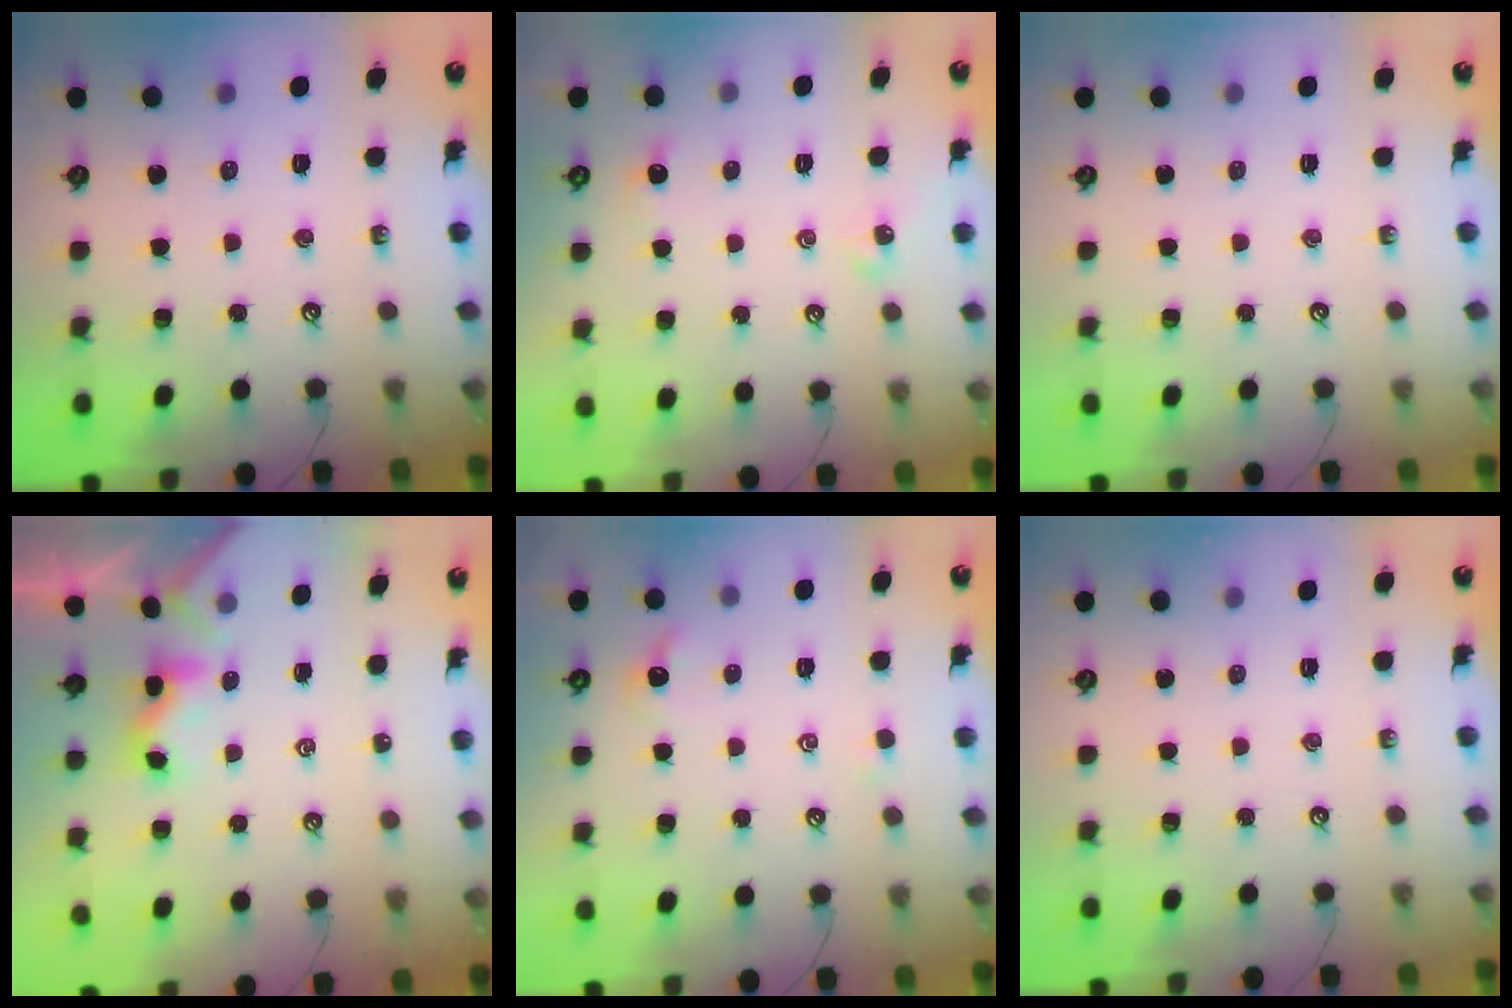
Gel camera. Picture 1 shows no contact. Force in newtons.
{"total": 2.9, "press": 2.8, "slide": 0.6}
{"total": 0.0}
{"total": 2.1, "press": 2.1, "slide": 0.3}
{"total": 0.6, "press": 0.1, "slide": 0.6}
{"total": 0.0}